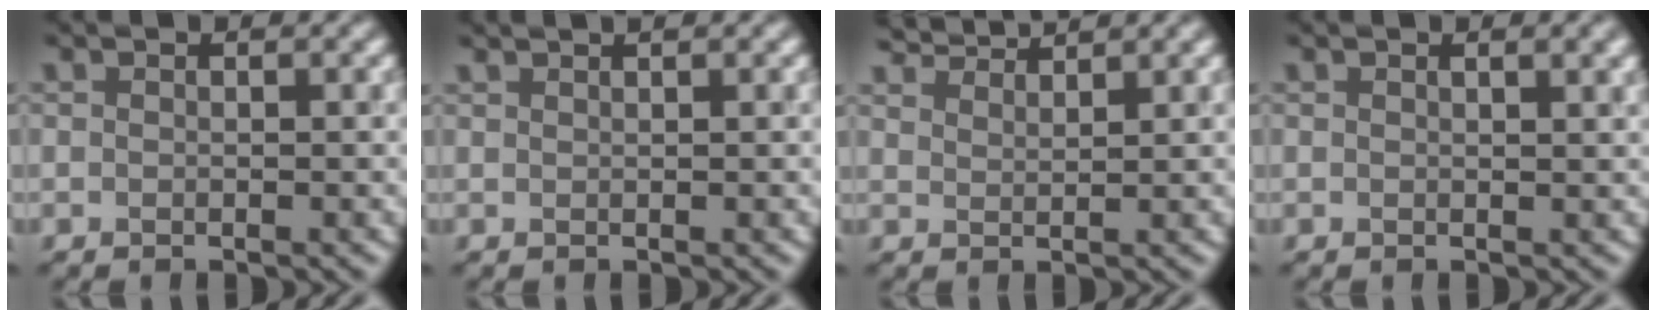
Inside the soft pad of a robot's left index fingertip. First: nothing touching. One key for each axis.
{"total": 1.7, "fx": 1.2, "fy": 0.5, "fz": 1.0, "tx": -0.007, "ty": 0.000, "tz": 0.003}
{"total": 3.0, "fx": 3.0, "fy": 0.1, "fz": 0.3, "tx": 0.003, "ty": 0.008, "tz": 0.048}
{"total": 2.3, "fx": 1.0, "fy": 0.8, "fz": 1.9, "tx": -0.012, "ty": 0.010, "tz": 0.001}